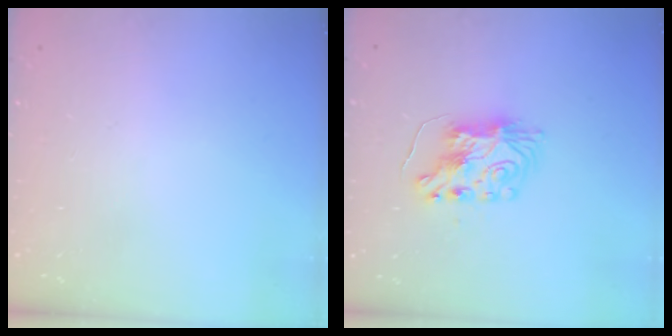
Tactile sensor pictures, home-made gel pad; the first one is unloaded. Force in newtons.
{"total": 8.4, "press": 8.4, "slide": 0.6}